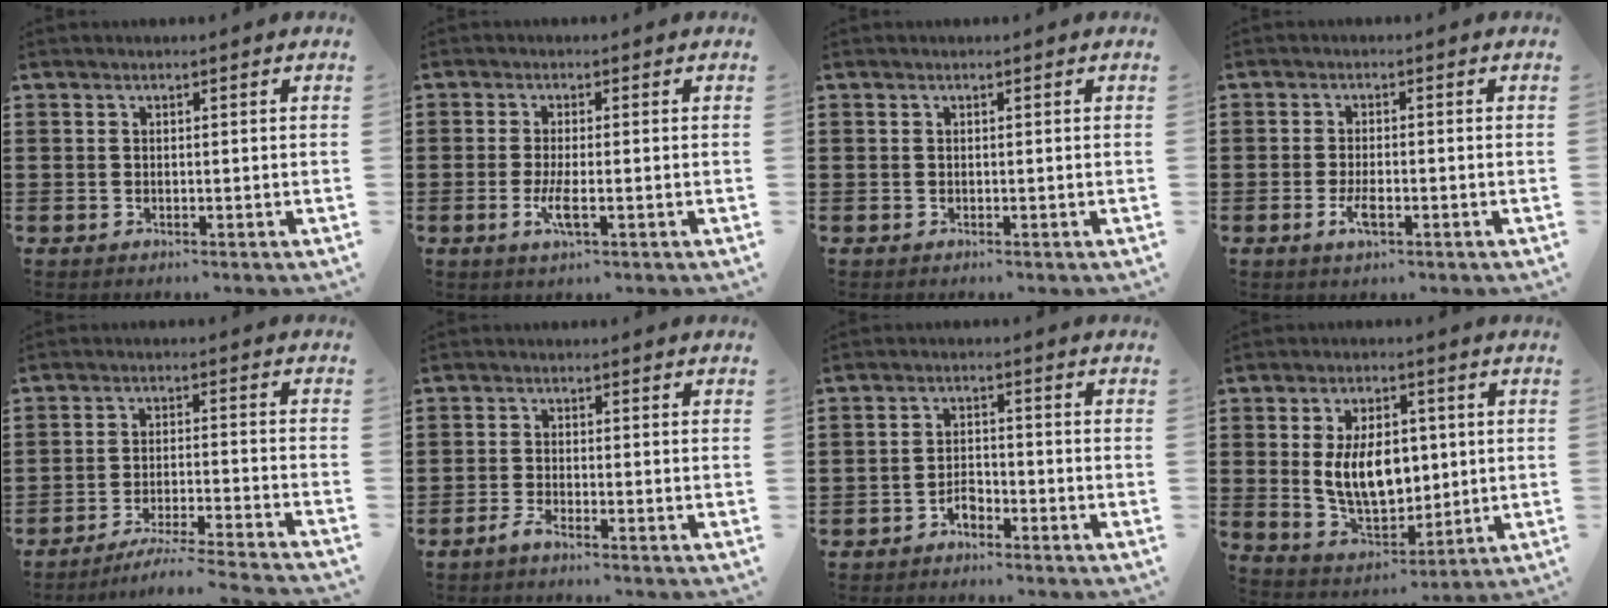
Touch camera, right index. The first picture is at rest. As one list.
[{"total": 3.5, "force": [-1.1, 0.5, 3.3], "torque": [-0.069, -0.008, -0.023]}, {"total": 0.0}, {"total": 3.1, "force": [-1.2, 1.0, 2.6], "torque": [-0.059, -0.005, -0.025]}, {"total": 5.2, "force": [-4.8, -0.6, 1.9], "torque": [-0.039, -0.017, -0.095]}, {"total": 1.7, "force": [-1.6, 0.0, 0.7], "torque": [-0.021, -0.002, -0.032]}, {"total": 2.7, "force": [-2.1, 1.1, 1.2], "torque": [-0.026, 0.006, -0.044]}, {"total": 10.1, "force": [1.1, 6.3, 7.9], "torque": [-0.141, 0.001, 0.013]}]